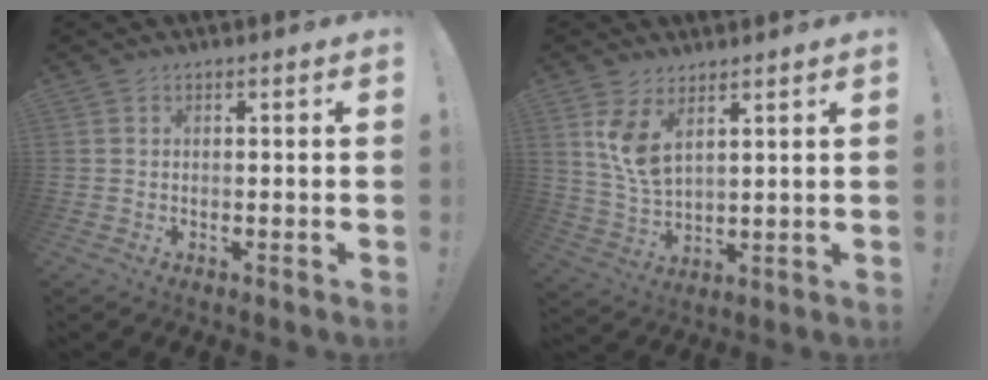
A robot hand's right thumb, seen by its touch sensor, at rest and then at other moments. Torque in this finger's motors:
{"motor_torque": [0.54, 0.68, 0.20, 0.63, 0.06]}